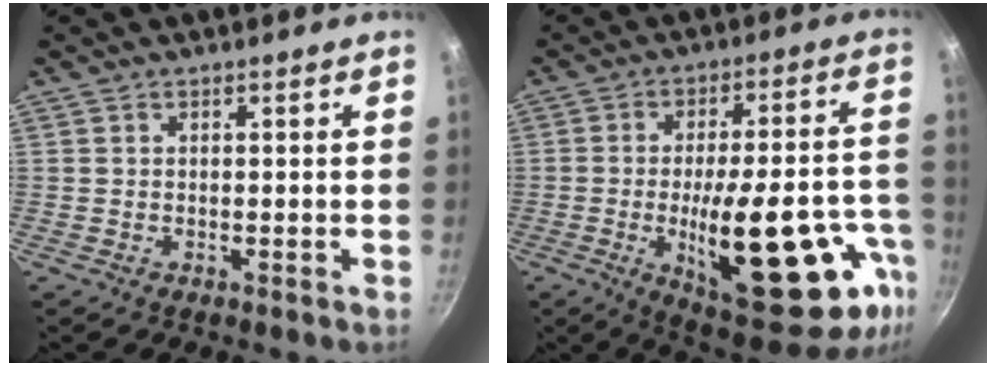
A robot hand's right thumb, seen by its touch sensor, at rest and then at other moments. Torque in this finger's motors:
{"motor_torque": [2.63, 2.38, 2.46, -0.31, 0.63]}